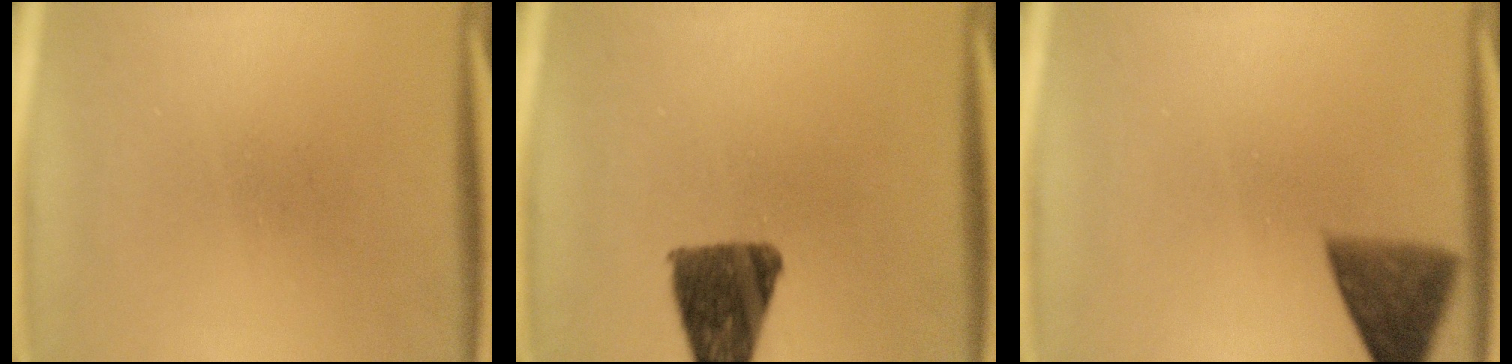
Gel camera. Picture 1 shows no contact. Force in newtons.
{"total": 10.8}
{"total": 7.4}